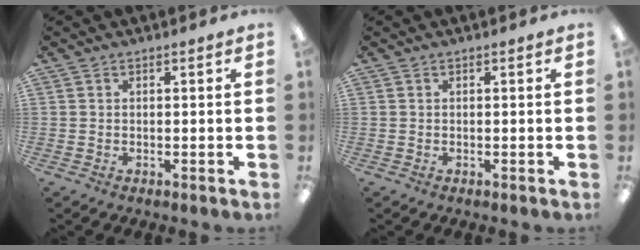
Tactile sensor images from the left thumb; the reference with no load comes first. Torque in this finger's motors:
{"motor_torque": [0.00, 0.00, -0.02, -0.02, 0.00]}